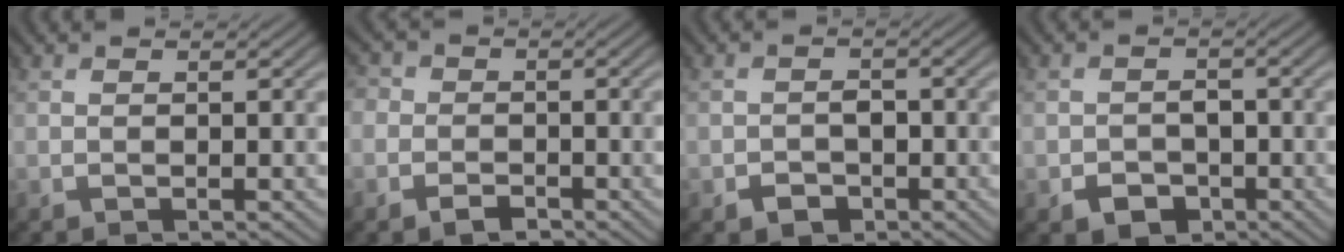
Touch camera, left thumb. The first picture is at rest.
{"total": 3.6, "force": [-1.5, 3.0, 1.4], "torque": [-0.016, -0.005, -0.047]}
{"total": 2.6, "force": [-1.3, 1.9, 1.2], "torque": [-0.016, -0.002, -0.025]}
{"total": 3.5, "force": [-1.7, 2.6, 1.5], "torque": [-0.024, -0.008, -0.031]}